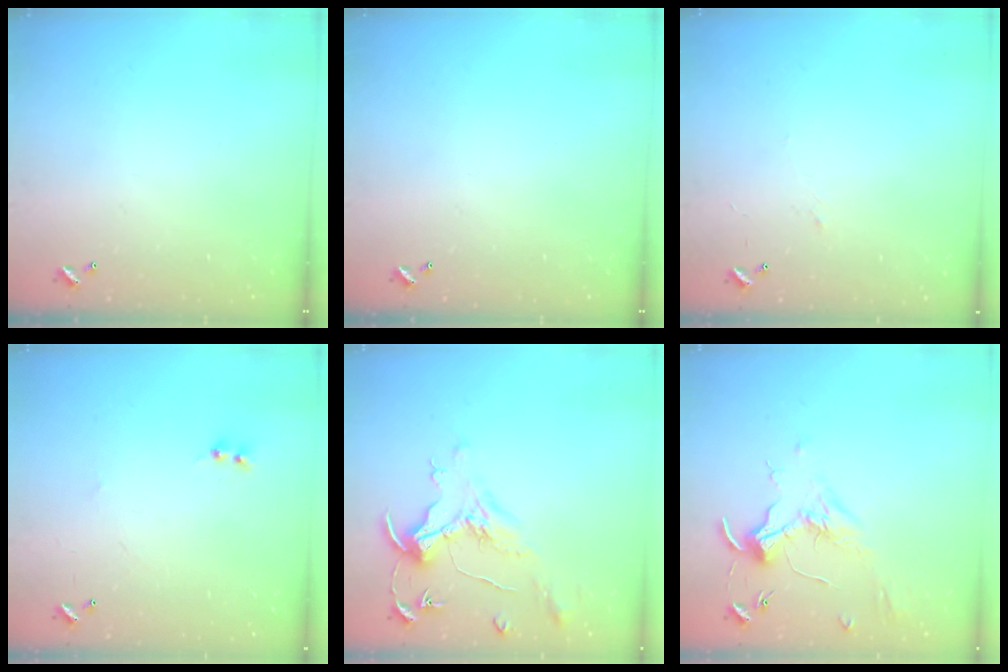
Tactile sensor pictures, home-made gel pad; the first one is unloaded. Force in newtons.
{"total": 0.0}
{"total": 2.7, "press": 2.6, "slide": 0.4}
{"total": 1.5, "press": 1.4, "slide": 0.3}
{"total": 1.6, "press": 1.4, "slide": 0.7}
{"total": 1.7, "press": 1.5, "slide": 0.8}